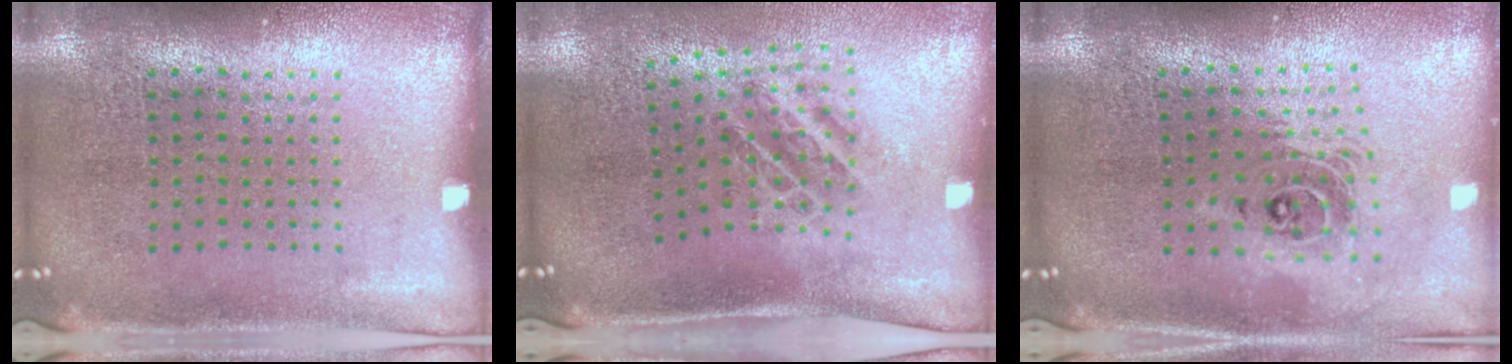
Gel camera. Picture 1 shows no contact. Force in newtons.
{"total": 1.3, "press": 1.1, "slide": 0.6}
{"total": 2.0, "press": 1.6, "slide": 1.3}